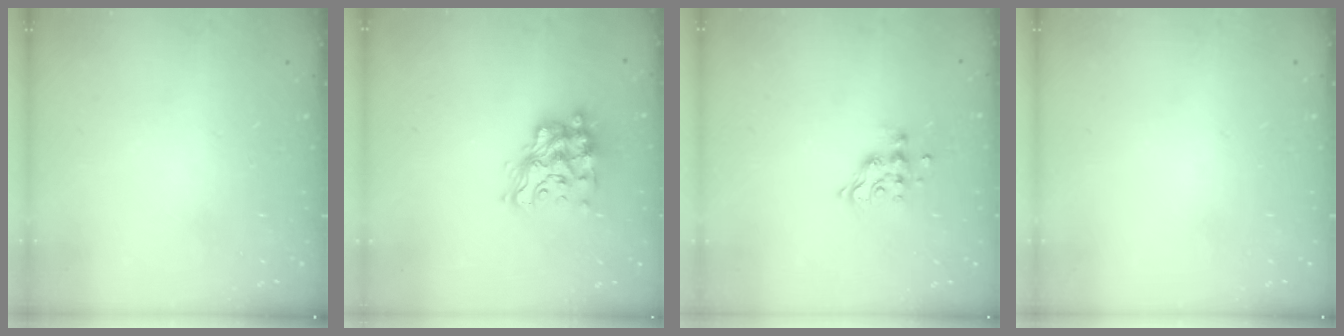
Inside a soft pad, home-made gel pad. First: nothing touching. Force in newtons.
{"total": 15.9, "press": 15.9, "slide": 0.9}
{"total": 10.2, "press": 10.2, "slide": 0.7}
{"total": 0.0}